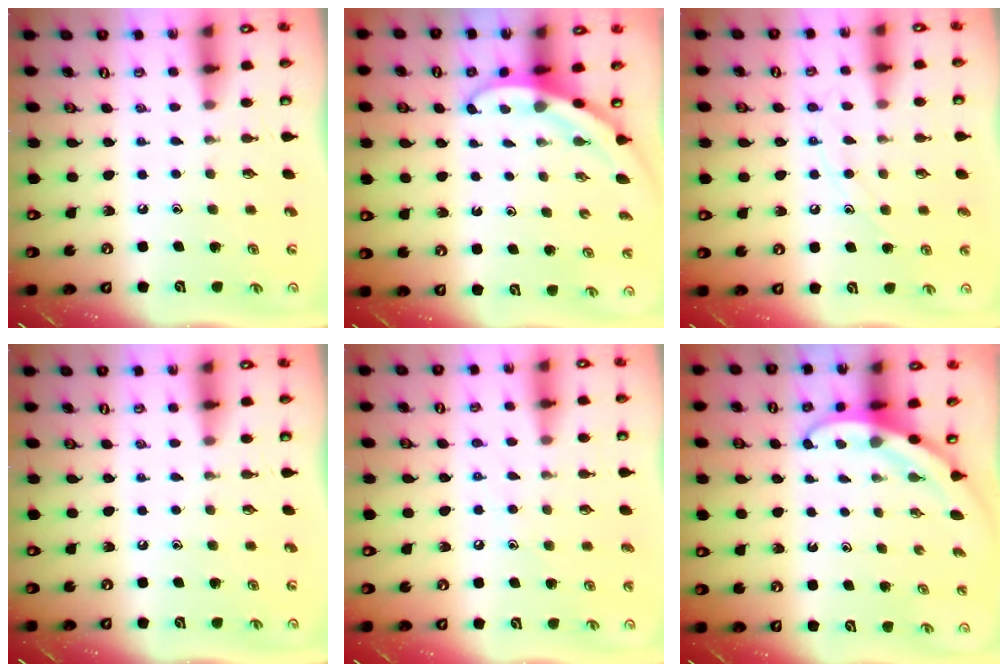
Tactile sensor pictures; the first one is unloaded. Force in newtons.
{"total": 3.3, "press": 3.3, "slide": 0.1}
{"total": 8.9, "press": 8.8, "slide": 0.8}
{"total": 0.0}
{"total": 6.6, "press": 6.5, "slide": 0.5}
{"total": 3.8, "press": 3.8, "slide": 0.3}